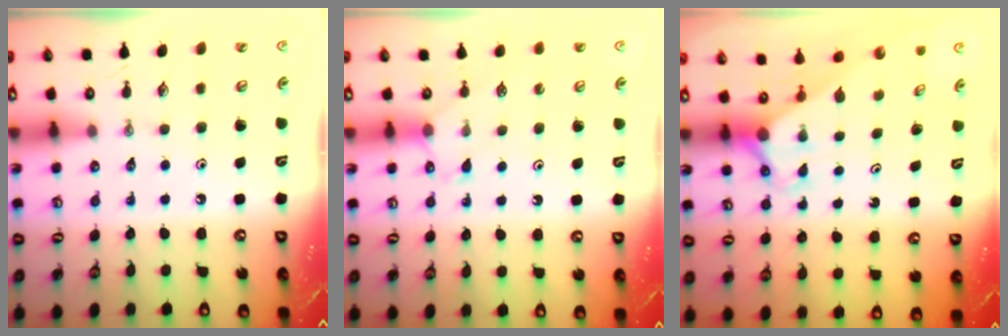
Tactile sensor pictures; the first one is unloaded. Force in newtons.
{"total": 5.2, "press": 5.2, "slide": 0.6}
{"total": 2.7, "press": 2.7, "slide": 0.0}